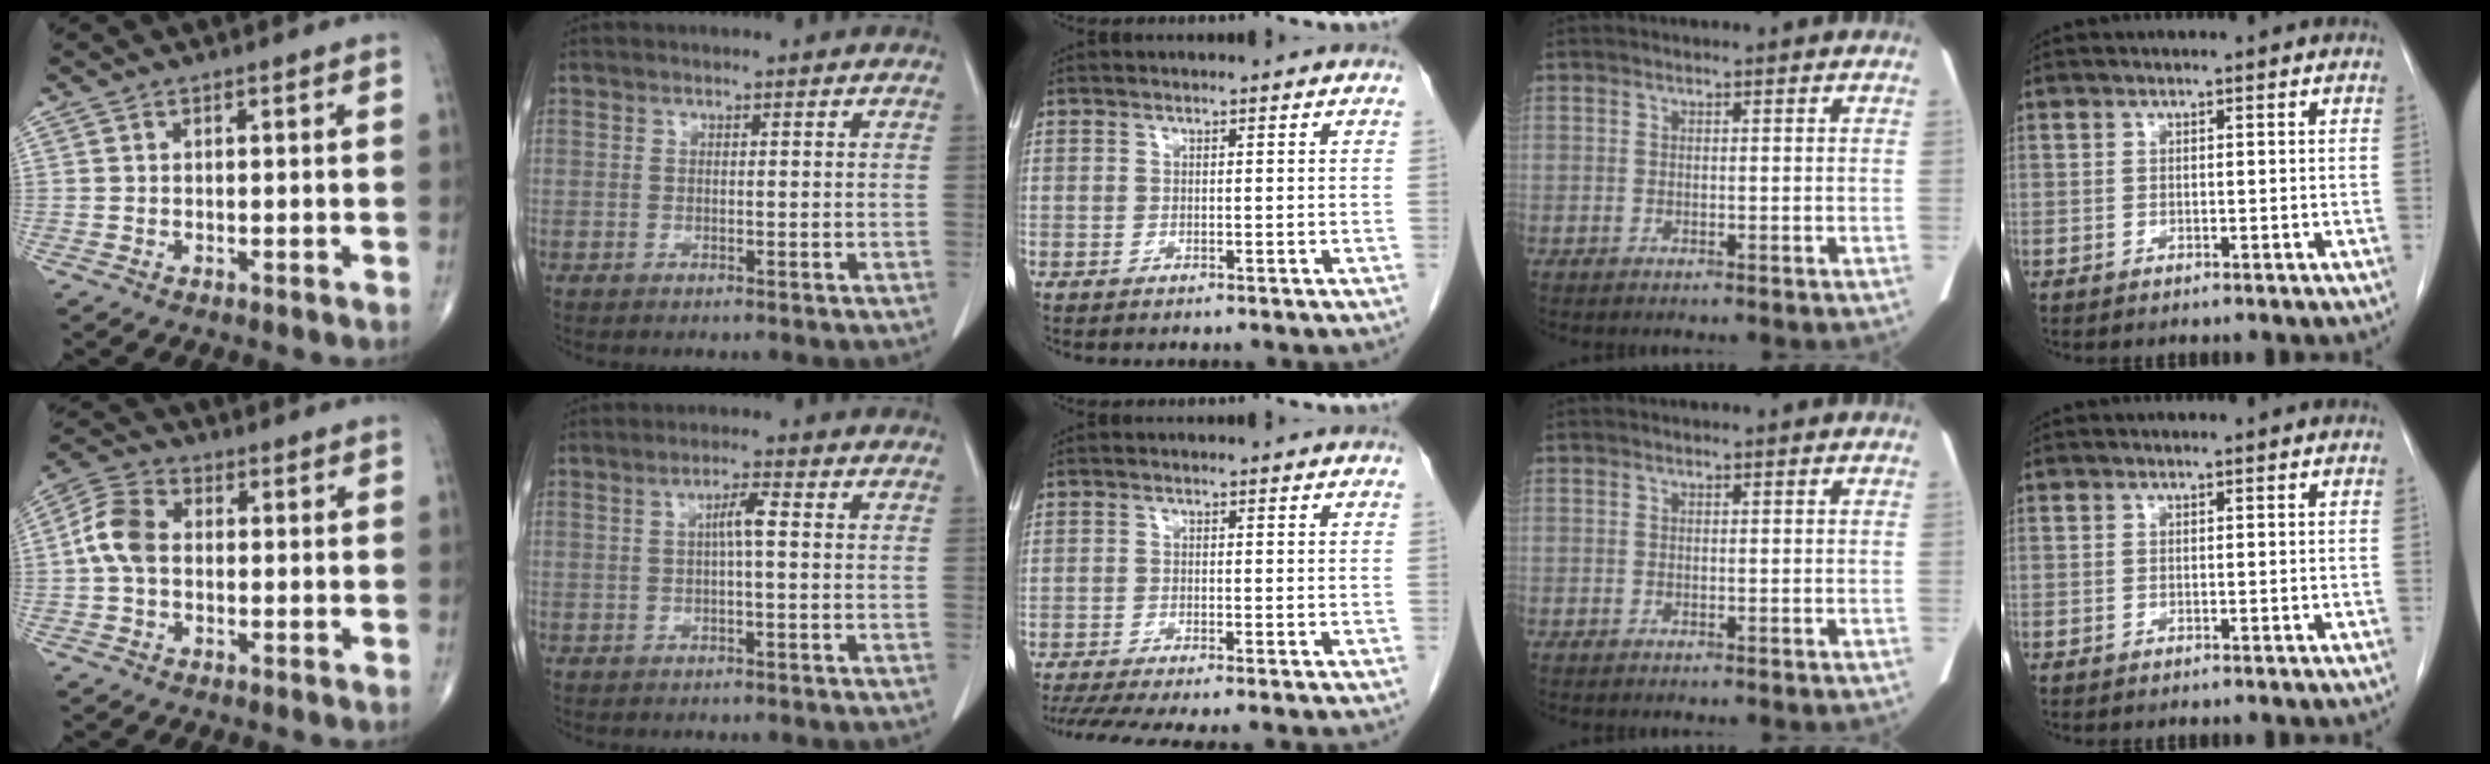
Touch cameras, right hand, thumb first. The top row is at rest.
{"thumb": {"total": 7.3, "force": [-0.1, 5.0, 5.3], "torque": [-0.107, 0.024, -0.012]}, "index": {"total": 2.9, "force": [0.2, 0.1, 2.9], "torque": [-0.053, 0.004, 0.003]}, "middle": {"total": 7.1, "force": [-6.0, -0.1, 3.9], "torque": [-0.059, -0.013, -0.097]}}